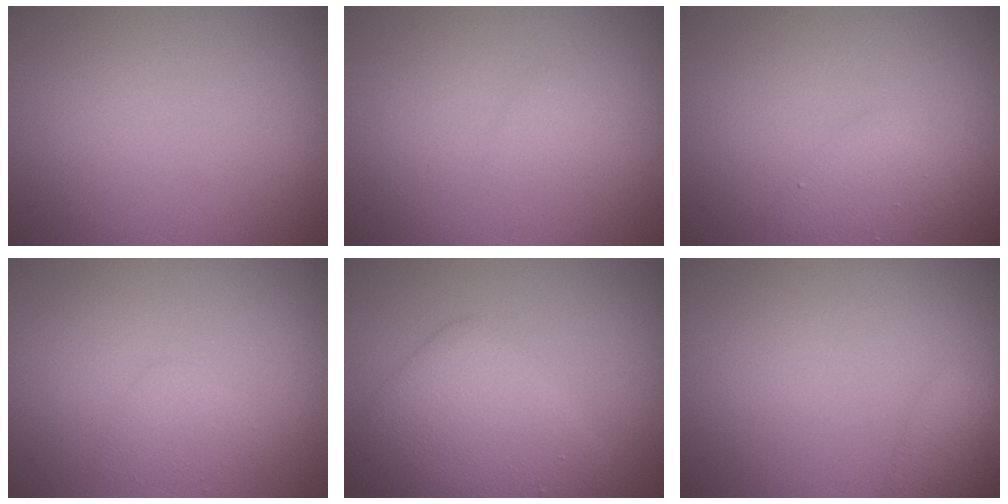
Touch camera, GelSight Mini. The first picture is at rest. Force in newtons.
{"total": 0.8, "press": 0.8, "slide": 0.1}
{"total": 1.7, "press": 1.6, "slide": 0.1}
{"total": 1.4, "press": 1.4, "slide": 0.0}
{"total": 5.4, "press": 5.4, "slide": 0.2}
{"total": 2.3, "press": 2.2, "slide": 0.2}